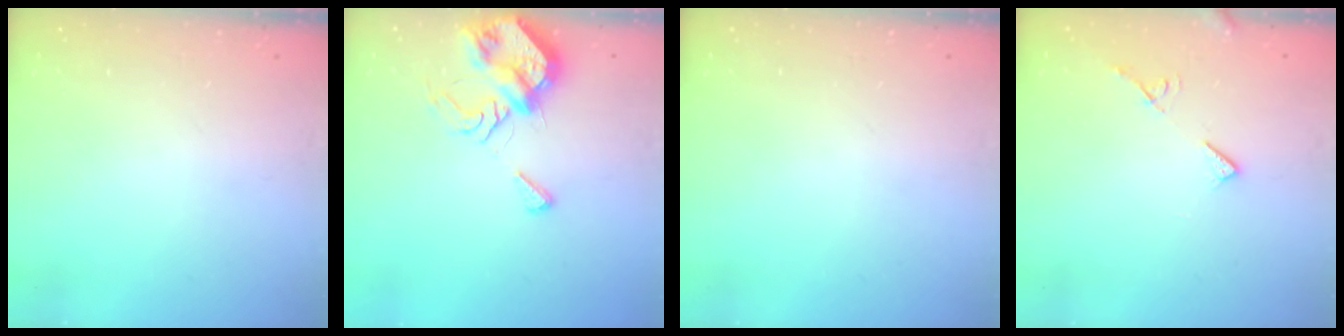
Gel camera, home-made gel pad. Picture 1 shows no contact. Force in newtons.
{"total": 10.4, "press": 10.3, "slide": 1.3}
{"total": 0.0}
{"total": 6.8, "press": 6.8, "slide": 0.6}